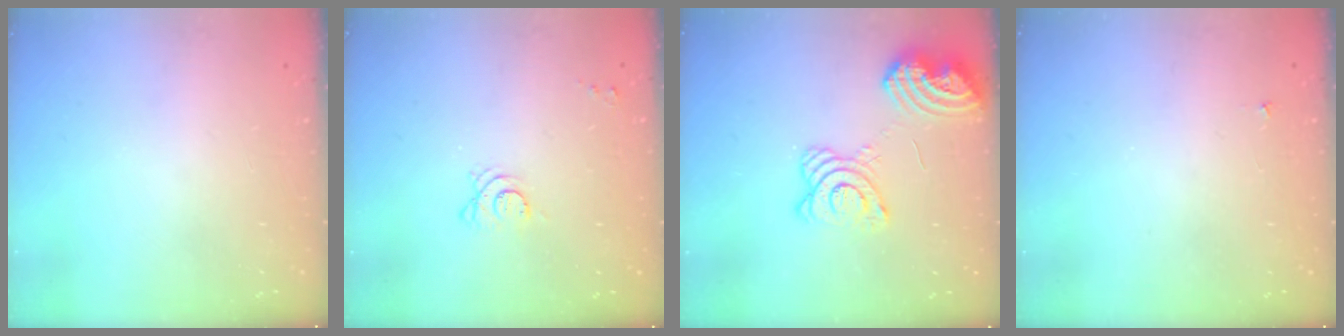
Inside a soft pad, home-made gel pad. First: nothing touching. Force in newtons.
{"total": 4.4, "press": 4.3, "slide": 1.2}
{"total": 15.1, "press": 15.0, "slide": 1.8}
{"total": 2.6, "press": 2.5, "slide": 0.4}